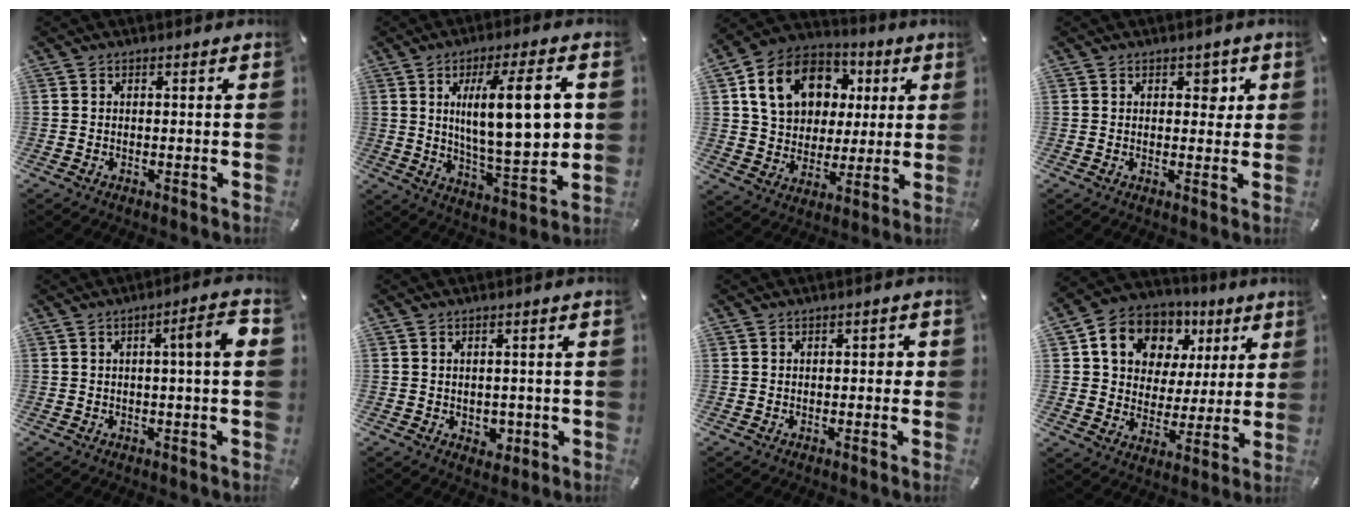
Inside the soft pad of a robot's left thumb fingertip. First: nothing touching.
{"total": 17.5, "force": [3.3, 4.9, 16.5], "torque": [-0.273, -0.015, 0.041]}
{"total": 15.5, "force": [5.0, 12.8, 7.3], "torque": [-0.142, 0.000, 0.099]}
{"total": 3.4, "force": [1.3, 2.2, 2.2], "torque": [-0.009, -0.008, 0.011]}
{"total": 7.0, "force": [1.1, 0.8, 6.9], "torque": [-0.104, -0.005, 0.009]}
{"total": 3.1, "force": [-0.8, 2.6, 1.6], "torque": [-0.019, 0.001, -0.015]}
{"total": 1.7, "force": [-0.3, 0.9, 1.4], "torque": [-0.025, 0.007, -0.008]}
{"total": 12.5, "force": [5.5, 10.3, 4.4], "torque": [-0.090, -0.017, 0.108]}